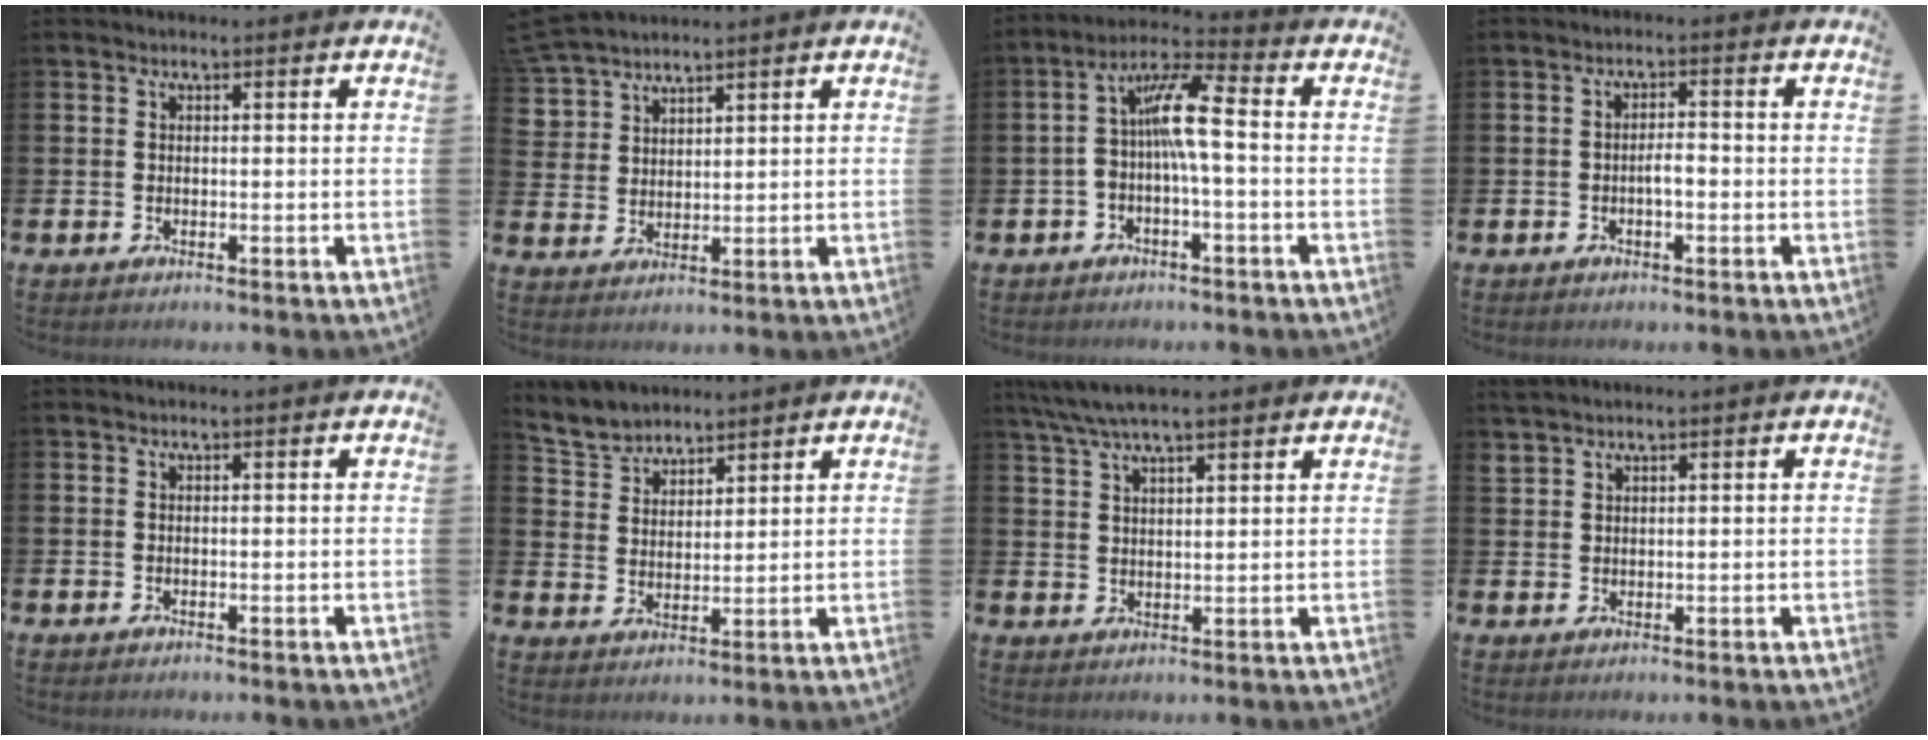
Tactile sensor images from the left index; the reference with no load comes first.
{"total": 5.0, "force": [4.8, 1.4, 0.2], "torque": [-0.021, -0.019, 0.091]}
{"total": 7.7, "force": [0.1, 2.0, 7.4], "torque": [-0.149, 0.000, -0.003]}
{"total": 1.9, "force": [-0.6, 0.7, 1.6], "torque": [-0.024, 0.002, -0.014]}
{"total": 0.0}
{"total": 4.6, "force": [4.4, 1.3, -0.4], "torque": [-0.011, -0.020, 0.080]}
{"total": 6.1, "force": [5.4, 1.2, 2.7], "torque": [-0.065, -0.013, 0.098]}
{"total": 2.0, "force": [2.0, 0.5, 0.0], "torque": [0.005, -0.005, 0.036]}